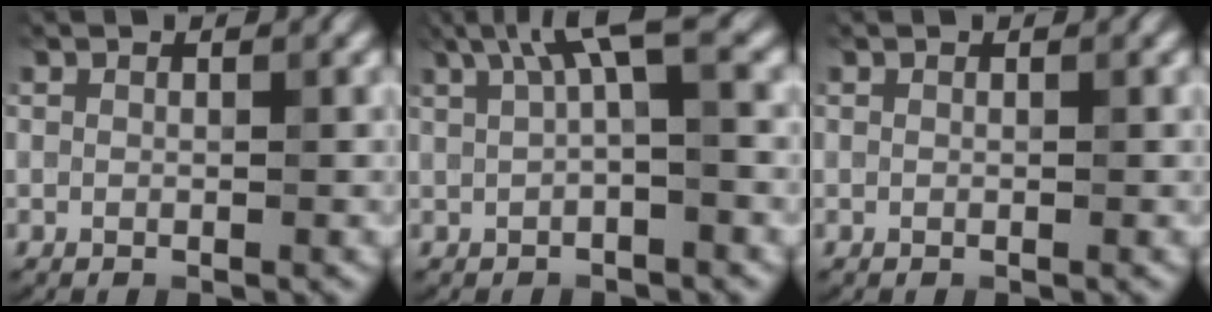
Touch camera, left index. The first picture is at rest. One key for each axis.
{"total": 4.9, "fx": 1.8, "fy": 0.9, "fz": 4.4, "tx": -0.073, "ty": 0.017, "tz": 0.027}
{"total": 0.0}